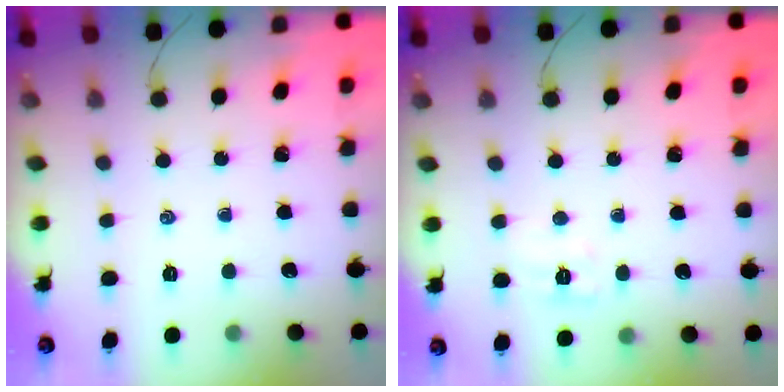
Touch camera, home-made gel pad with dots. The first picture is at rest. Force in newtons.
{"total": 6.2, "press": 6.1, "slide": 1.3}